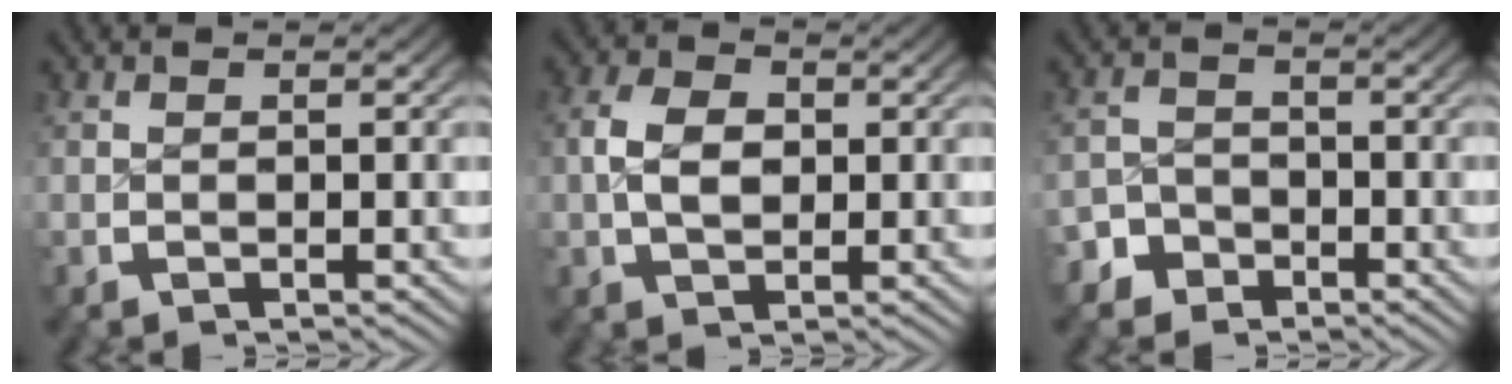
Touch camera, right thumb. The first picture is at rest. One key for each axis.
{"total": 4.1, "fx": 0.2, "fy": 2.8, "fz": 3.0, "tx": -0.052, "ty": -0.008, "tz": 0.010}
{"total": 3.6, "fx": -2.8, "fy": 2.2, "fz": 0.1, "tx": 0.010, "ty": -0.011, "tz": -0.051}